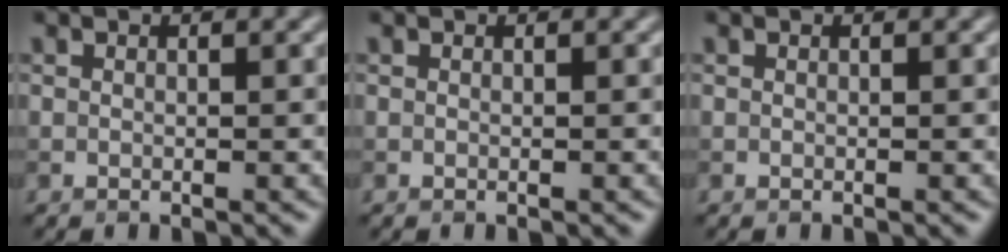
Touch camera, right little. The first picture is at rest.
{"total": 0.0}
{"total": 0.0}